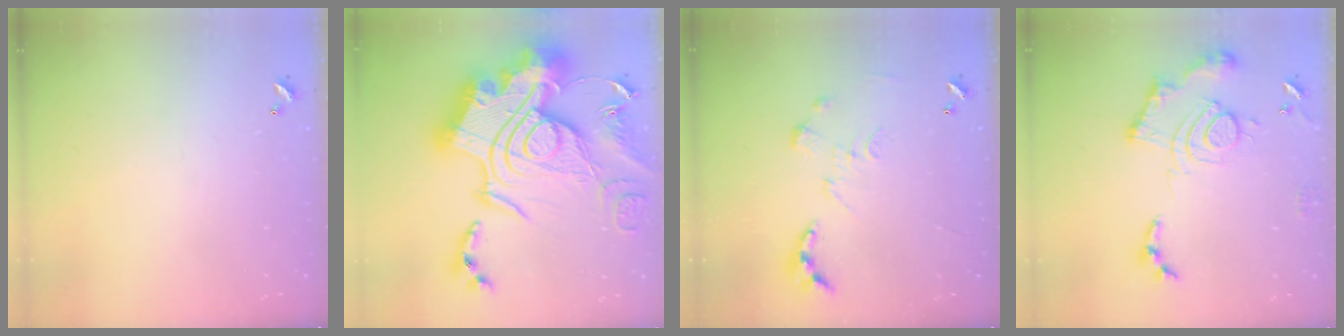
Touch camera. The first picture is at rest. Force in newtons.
{"total": 0.7, "press": 0.7, "slide": 0.1}
{"total": 0.0}
{"total": 15.7, "press": 15.6, "slide": 1.4}